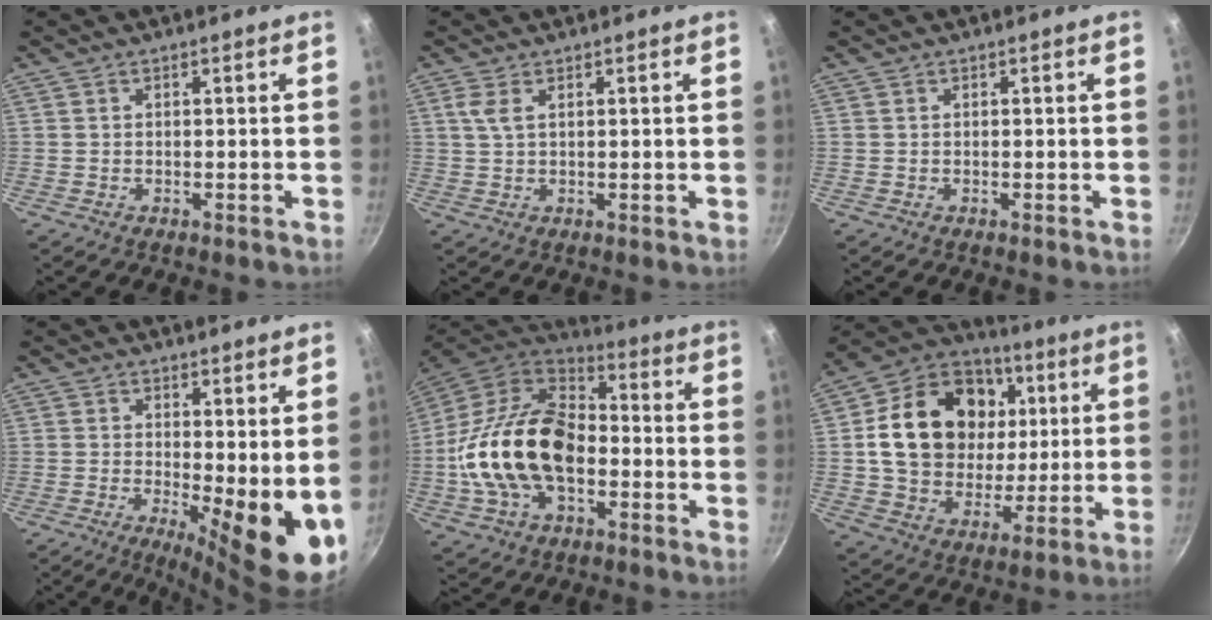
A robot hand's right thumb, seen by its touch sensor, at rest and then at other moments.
{"total": 2.6, "force": [1.1, 0.9, 2.2], "torque": [-0.048, -0.001, 0.022]}
{"total": 0.0}
{"total": 11.8, "force": [0.1, 3.7, 11.2], "torque": [-0.122, -0.023, 0.009]}
{"total": 22.0, "force": [-3.4, 13.9, 16.6], "torque": [-0.294, 0.037, -0.074]}
{"total": 23.4, "force": [4.6, 18.2, 14.0], "torque": [-0.220, 0.011, 0.080]}